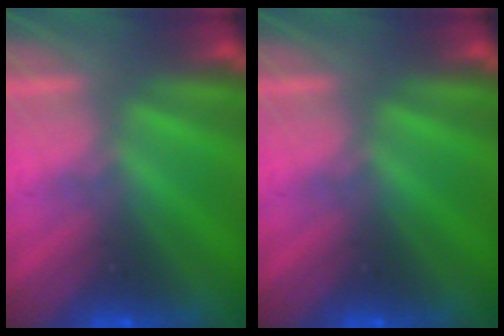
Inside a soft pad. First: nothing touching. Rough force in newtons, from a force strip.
{"total": 0.0}